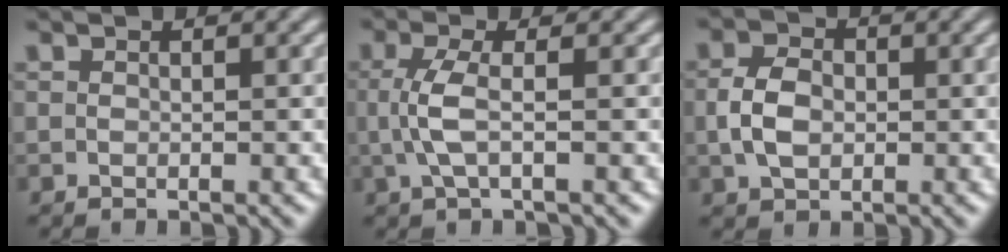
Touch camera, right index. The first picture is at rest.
{"total": 2.5, "force": [-0.2, -0.3, 2.5], "torque": [-0.059, -0.004, 0.004]}
{"total": 2.6, "force": [-0.2, 1.4, 2.1], "torque": [-0.038, -0.005, 0.006]}